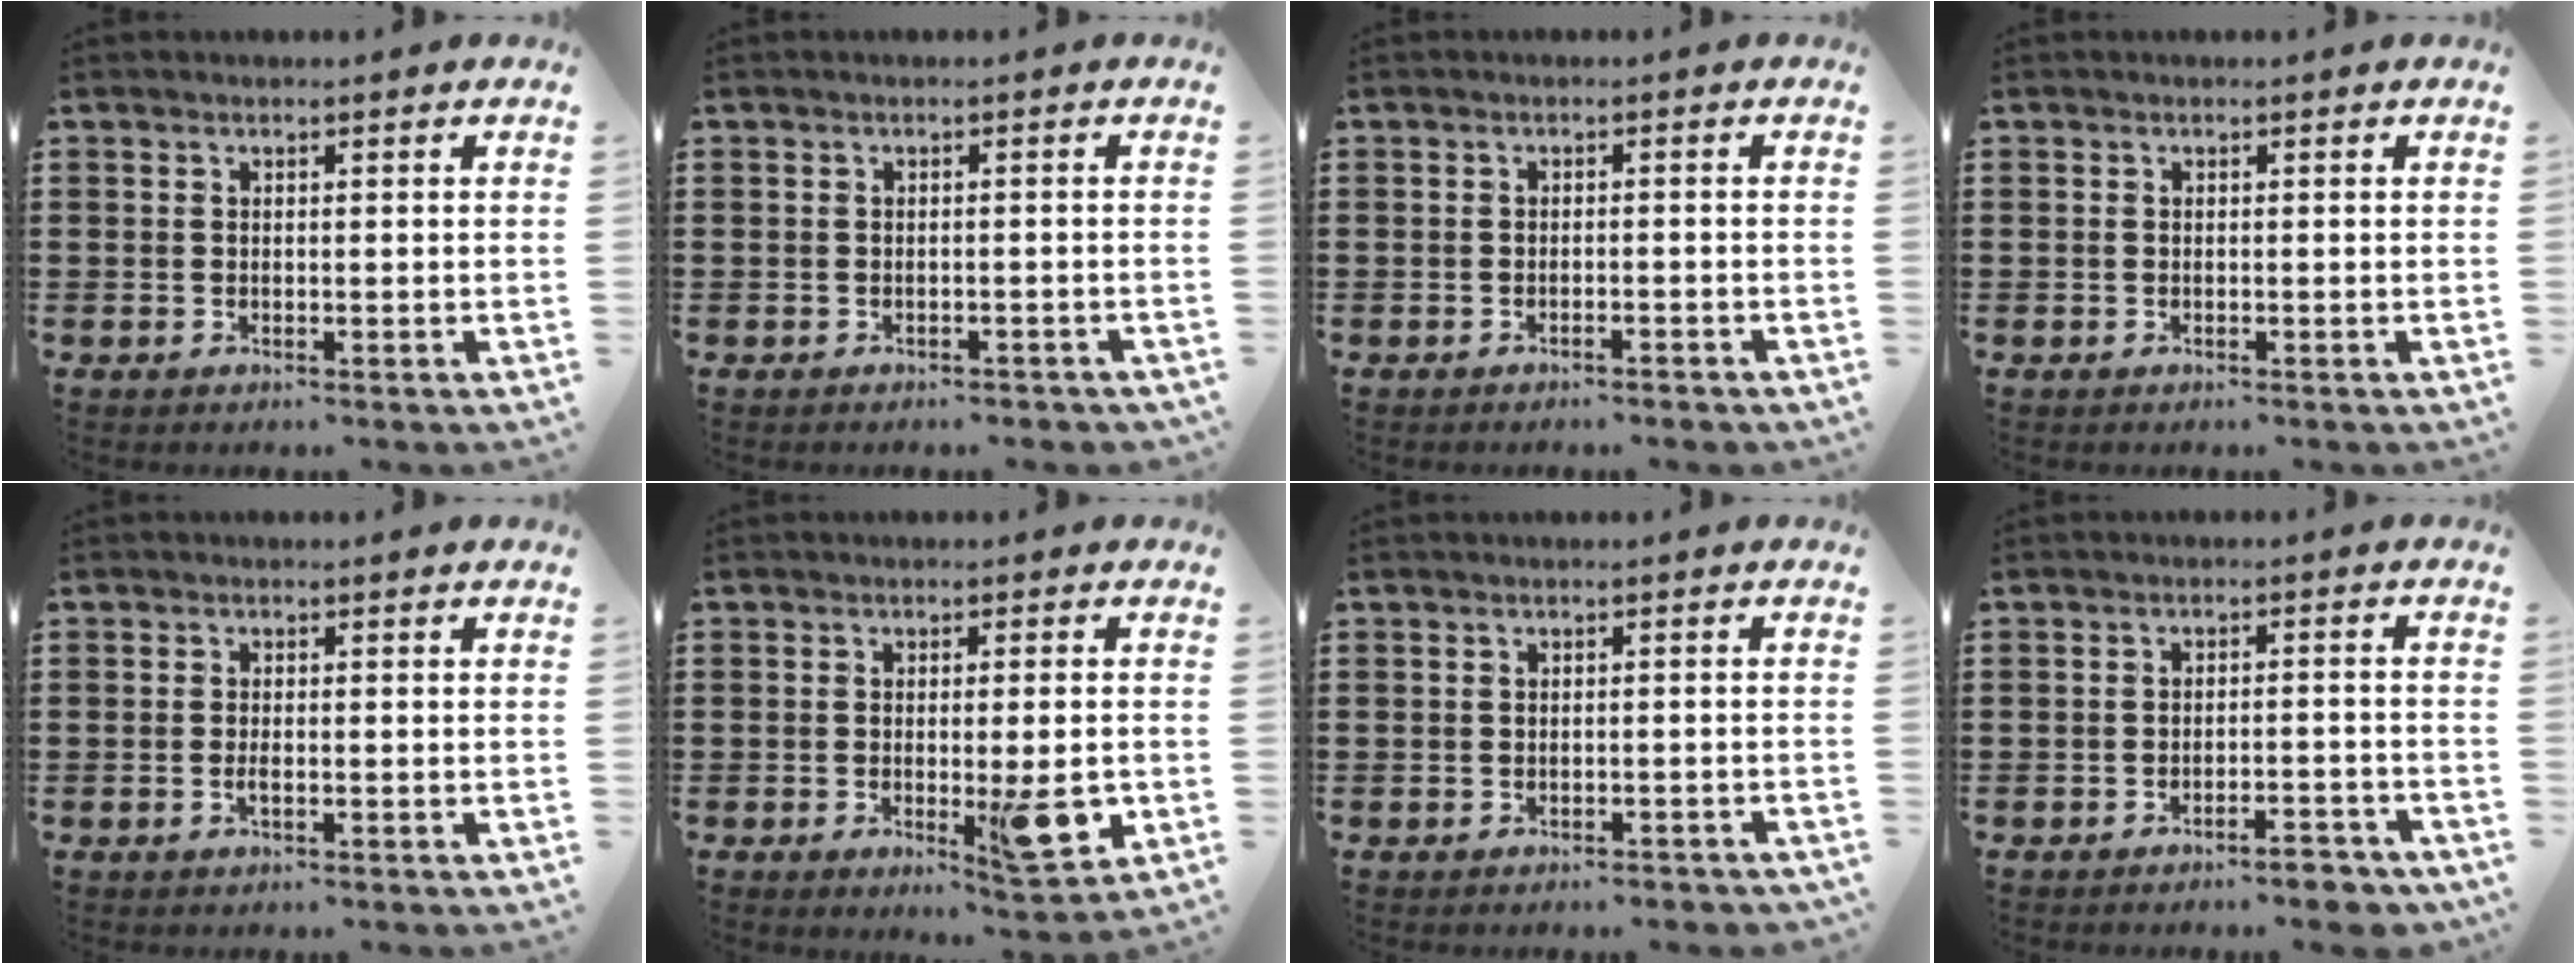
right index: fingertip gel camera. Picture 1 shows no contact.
{"total": 1.0, "force": [-1.0, 0.2, 0.2], "torque": [-0.009, -0.004, -0.020]}
{"total": 1.1, "force": [-1.0, -0.1, 0.4], "torque": [-0.013, -0.002, -0.020]}
{"total": 0.0}
{"total": 1.2, "force": [-0.4, 0.3, 1.1], "torque": [-0.021, -0.003, -0.007]}
{"total": 7.7, "force": [-1.6, 1.6, 7.4], "torque": [-0.100, -0.016, -0.019]}
{"total": 1.2, "force": [-1.2, 0.1, 0.3], "torque": [-0.011, -0.003, -0.025]}
{"total": 3.7, "force": [-3.3, 0.3, 1.7], "torque": [-0.028, -0.001, -0.062]}